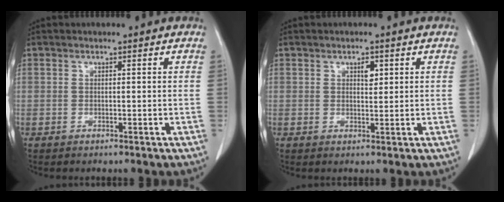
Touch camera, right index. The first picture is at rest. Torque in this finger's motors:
{"motor_torque": [0.03, 0.11, 0.01, 0.00]}